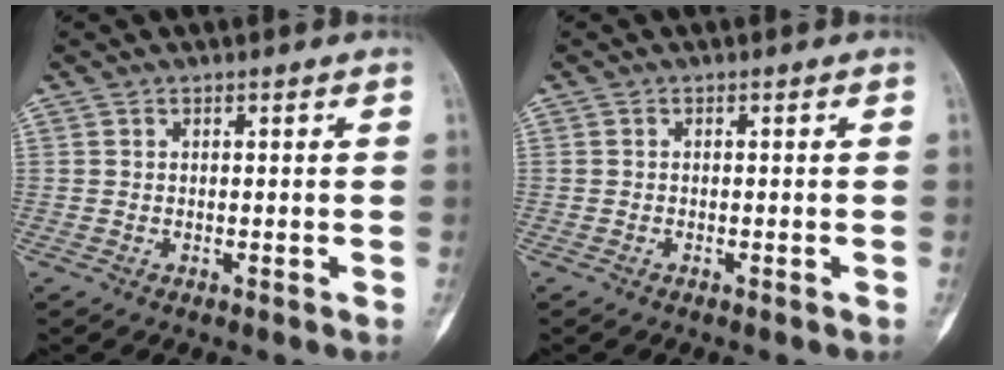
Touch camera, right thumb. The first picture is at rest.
{"total": 0.0}